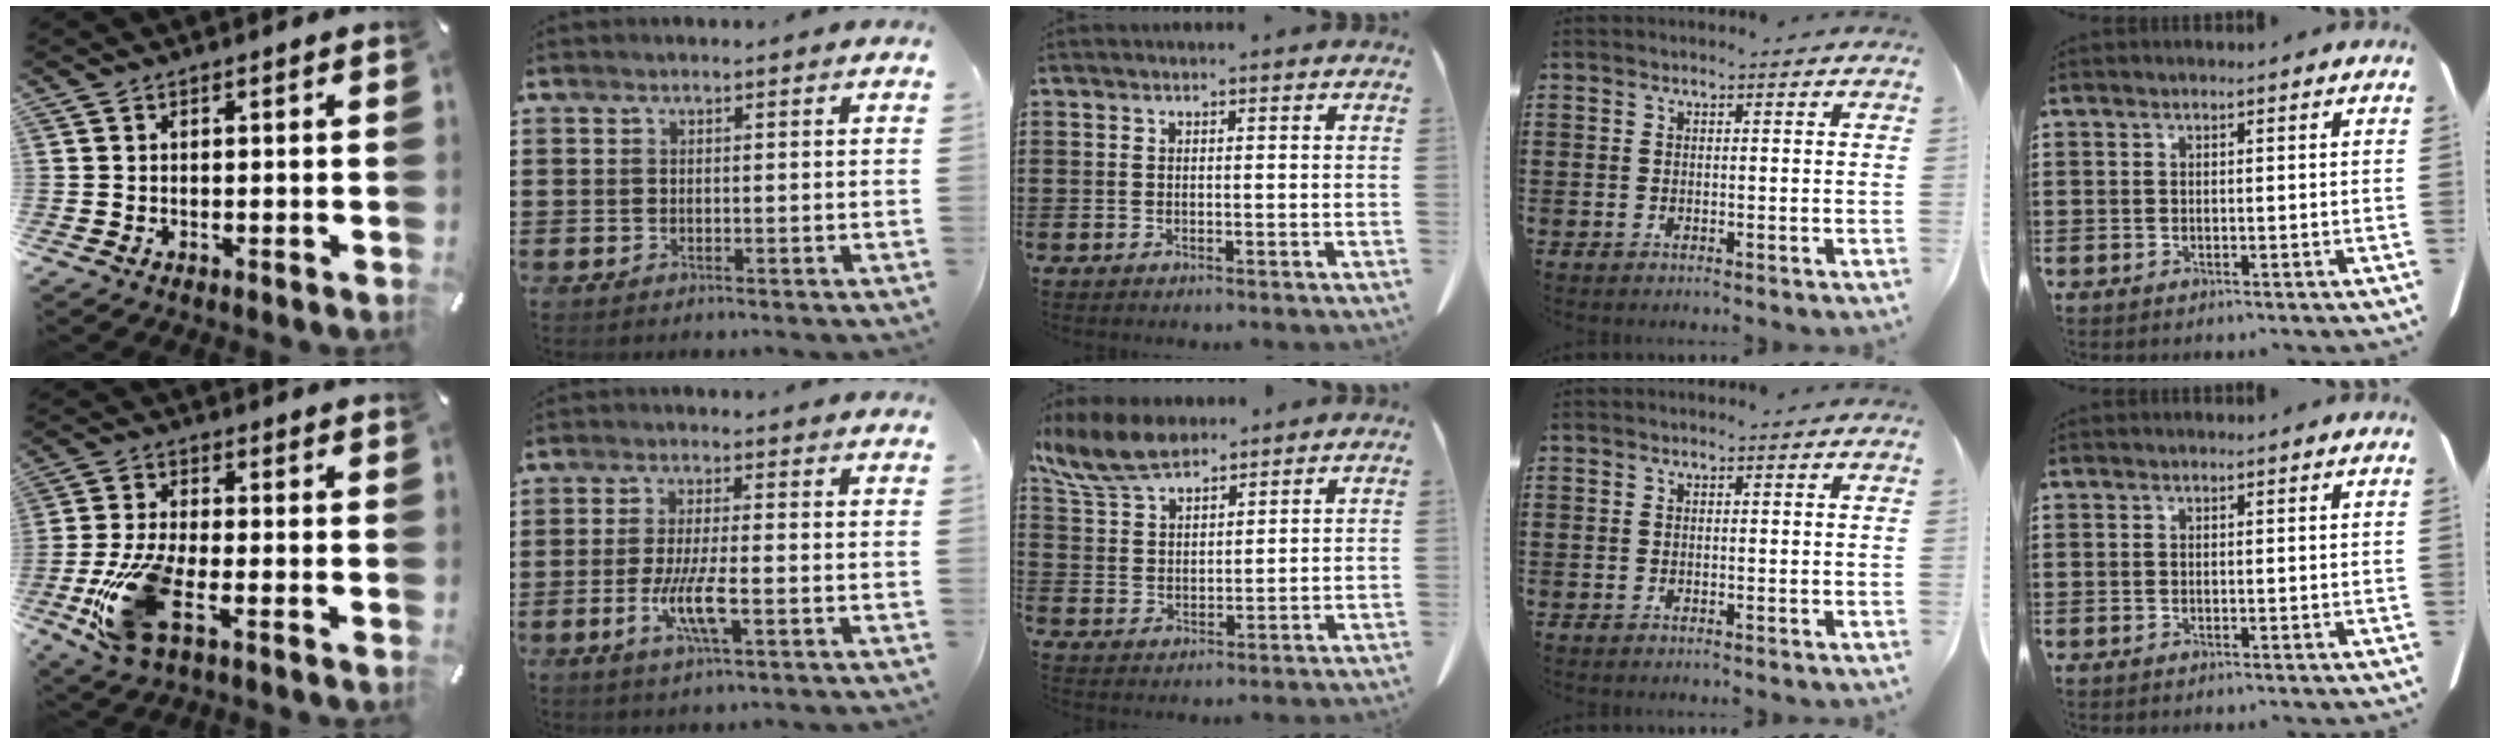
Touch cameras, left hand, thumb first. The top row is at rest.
{"thumb": {"total": 13.9, "force": [-4.9, 5.9, 11.6], "torque": [-0.254, -0.009, -0.083]}, "index": {"total": 6.5, "force": [-2.1, 1.1, 6.0], "torque": [-0.128, -0.015, -0.042]}, "middle": {"total": 8.2, "force": [6.7, 2.8, 3.7], "torque": [-0.096, -0.010, 0.128]}}